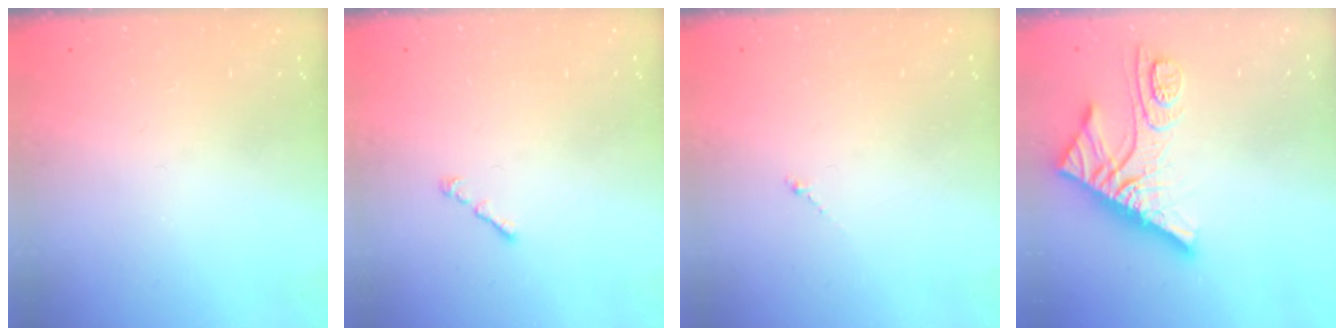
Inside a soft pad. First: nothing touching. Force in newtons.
{"total": 1.0, "press": 0.9, "slide": 0.5}
{"total": 0.7, "press": 0.6, "slide": 0.4}
{"total": 13.5, "press": 13.4, "slide": 1.3}